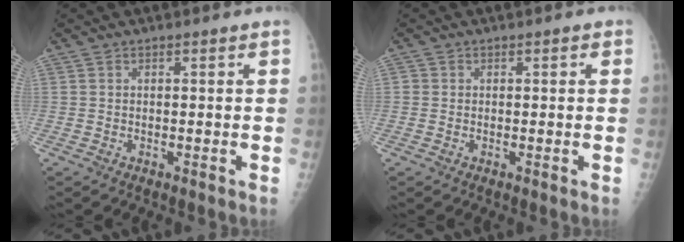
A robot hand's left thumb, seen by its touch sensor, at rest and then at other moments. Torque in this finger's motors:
{"motor_torque": [-0.23, 0.08, -0.08, -0.04, 0.02]}